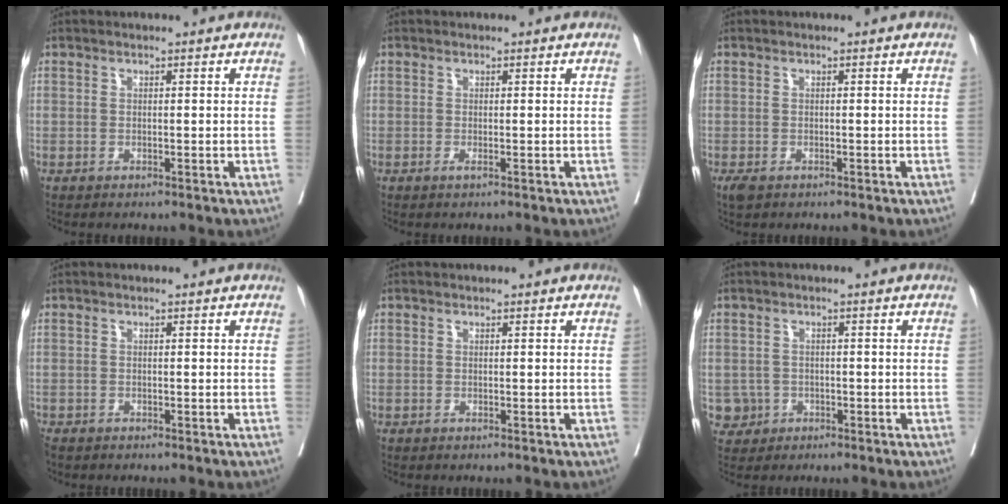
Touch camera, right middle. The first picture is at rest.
{"total": 0.5, "force": [-0.1, -0.2, 0.4], "torque": [-0.010, -0.002, -0.003]}
{"total": 1.6, "force": [-1.0, 0.8, 1.0], "torque": [-0.022, -0.005, -0.012]}
{"total": 1.6, "force": [-1.3, 0.8, 0.5], "torque": [-0.016, -0.005, -0.024]}
{"total": 0.0}
{"total": 2.8, "force": [-0.8, 2.7, 0.0], "torque": [0.004, 0.009, -0.011]}